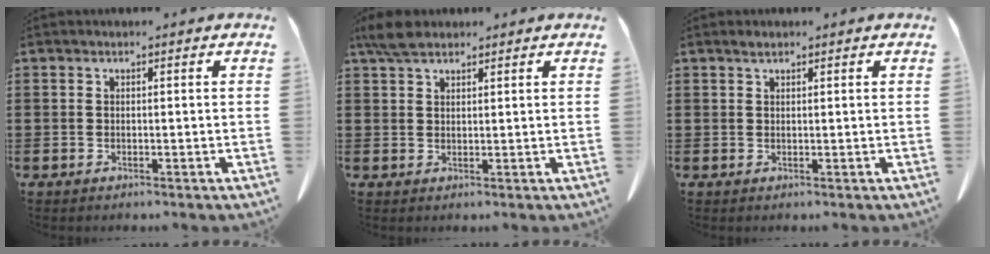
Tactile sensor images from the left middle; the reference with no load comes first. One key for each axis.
{"total": 3.7, "fx": 2.8, "fy": 1.5, "fz": 1.9, "tx": -0.045, "ty": 0.005, "tz": 0.055}
{"total": 1.0, "fx": 0.8, "fy": 0.3, "fz": 0.6, "tx": -0.013, "ty": 0.000, "tz": 0.016}